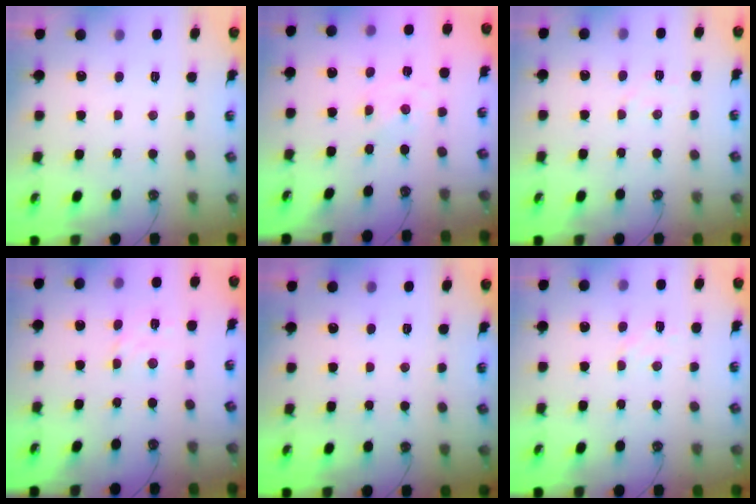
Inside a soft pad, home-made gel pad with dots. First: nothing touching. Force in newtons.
{"total": 0.0}
{"total": 3.7, "press": 3.7, "slide": 0.6}
{"total": 3.4, "press": 3.4, "slide": 0.6}
{"total": 0.0}
{"total": 5.8, "press": 5.8, "slide": 0.7}